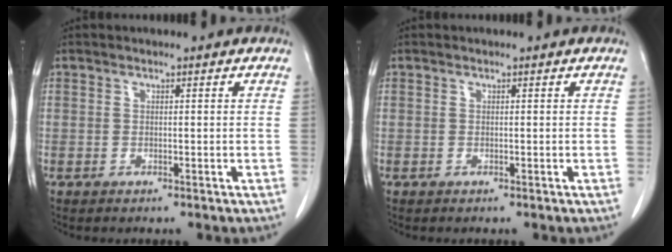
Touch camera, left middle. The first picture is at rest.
{"total": 0.0}